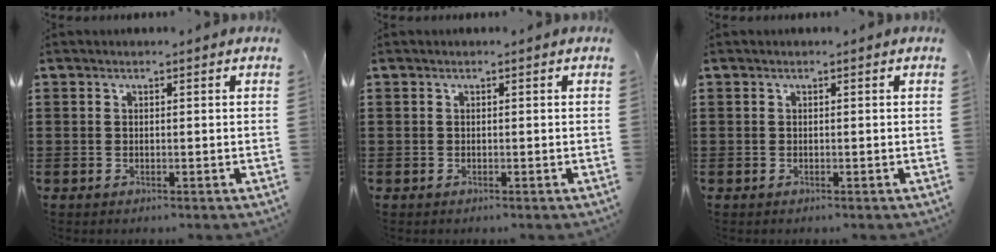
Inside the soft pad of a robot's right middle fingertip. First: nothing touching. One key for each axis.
{"total": 0.0}
{"total": 0.0}